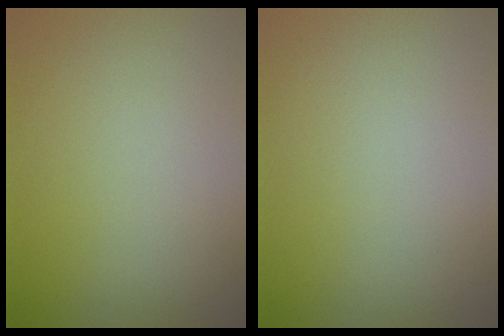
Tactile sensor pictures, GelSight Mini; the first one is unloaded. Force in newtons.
{"total": 0.0}